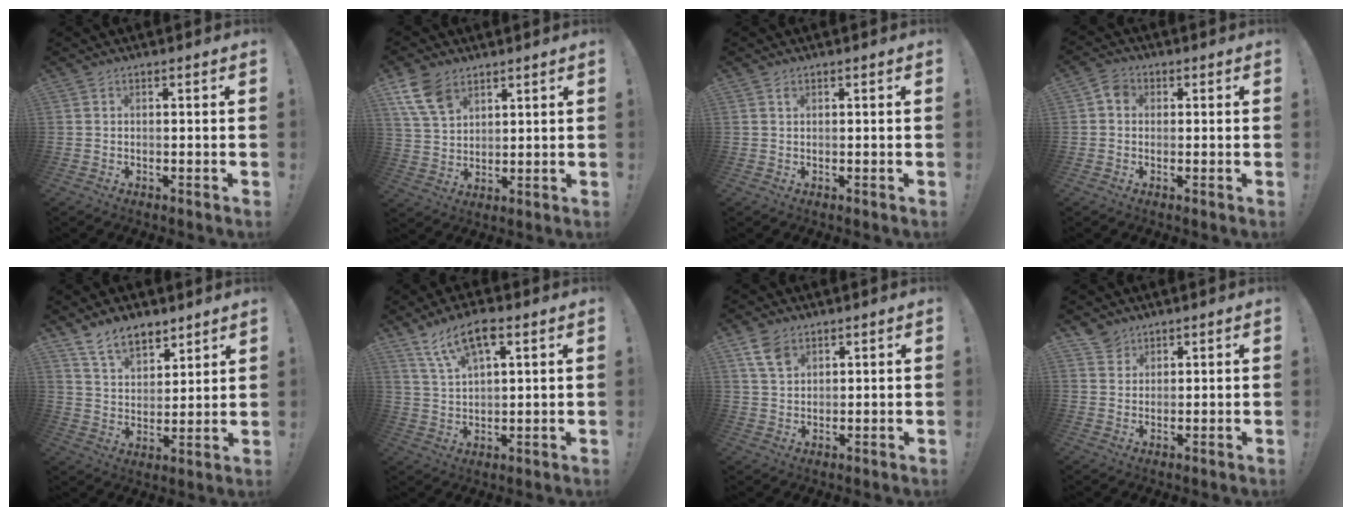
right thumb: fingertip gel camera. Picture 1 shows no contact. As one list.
[{"total": 11.2, "force": [6.8, 7.1, 5.3], "torque": [-0.103, -0.024, 0.136]}, {"total": 0.9, "force": [0.6, 0.4, 0.5], "torque": [-0.006, -0.001, 0.009]}, {"total": 4.1, "force": [0.7, 3.3, 2.2], "torque": [-0.040, 0.010, 0.014]}, {"total": 11.0, "force": [8.5, 5.5, 4.2], "torque": [-0.073, -0.054, 0.165]}, {"total": 10.7, "force": [6.4, 4.6, 7.3], "torque": [-0.128, -0.016, 0.116]}, {"total": 7.0, "force": [4.1, 4.4, 3.6], "torque": [-0.068, -0.012, 0.082]}, {"total": 4.2, "force": [3.2, 2.7, 0.4], "torque": [-0.007, -0.019, 0.060]}]